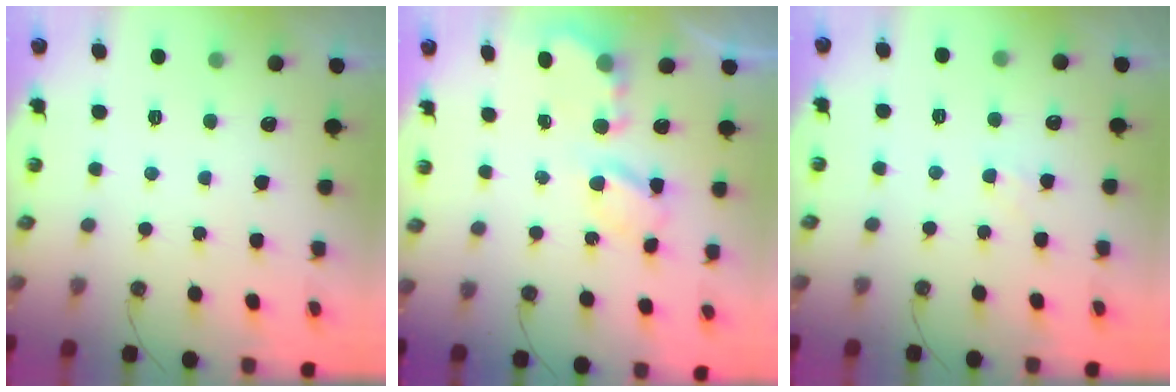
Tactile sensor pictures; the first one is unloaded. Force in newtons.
{"total": 5.8, "press": 5.8, "slide": 0.3}
{"total": 4.5, "press": 4.4, "slide": 0.5}